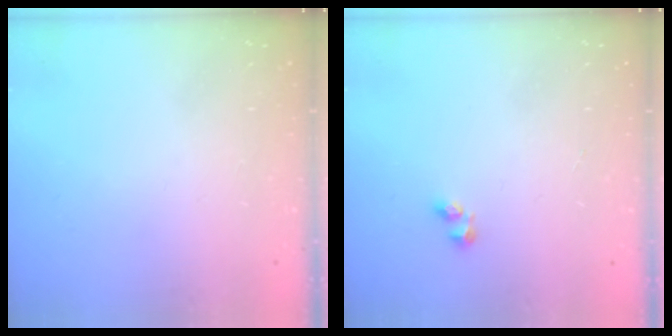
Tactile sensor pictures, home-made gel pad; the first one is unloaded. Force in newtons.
{"total": 2.4, "press": 2.1, "slide": 1.1}